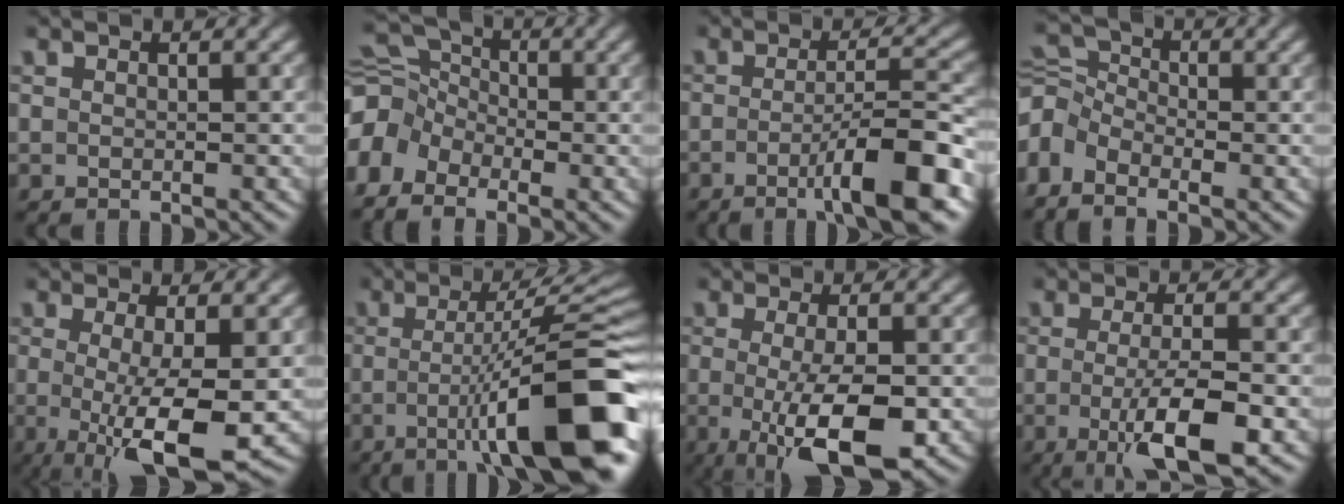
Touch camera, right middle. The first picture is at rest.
{"total": 6.1, "force": [-3.1, 4.0, 3.2], "torque": [-0.063, 0.007, -0.072]}
{"total": 7.3, "force": [-3.0, 1.2, 6.6], "torque": [-0.097, 0.007, -0.053]}
{"total": 5.1, "force": [-2.7, 3.1, 3.0], "torque": [-0.058, 0.008, -0.072]}
{"total": 7.8, "force": [-1.2, 1.7, 7.5], "torque": [-0.119, -0.018, -0.015]}
{"total": 13.6, "force": [-3.7, 2.9, 12.8], "torque": [-0.172, 0.005, -0.057]}
{"total": 7.4, "force": [-1.6, 2.0, 6.9], "torque": [-0.116, -0.014, -0.023]}
{"total": 6.4, "force": [-1.6, 1.5, 6.0], "torque": [-0.097, -0.010, -0.026]}